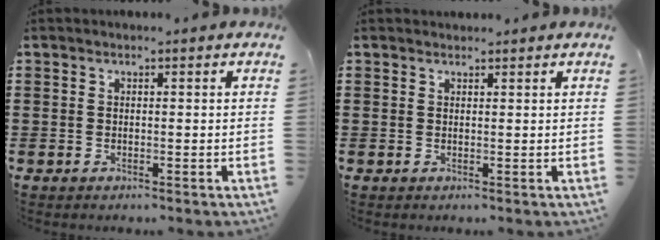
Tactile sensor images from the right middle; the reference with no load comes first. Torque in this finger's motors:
{"motor_torque": [0.17, -0.18, 0.00, 0.00]}